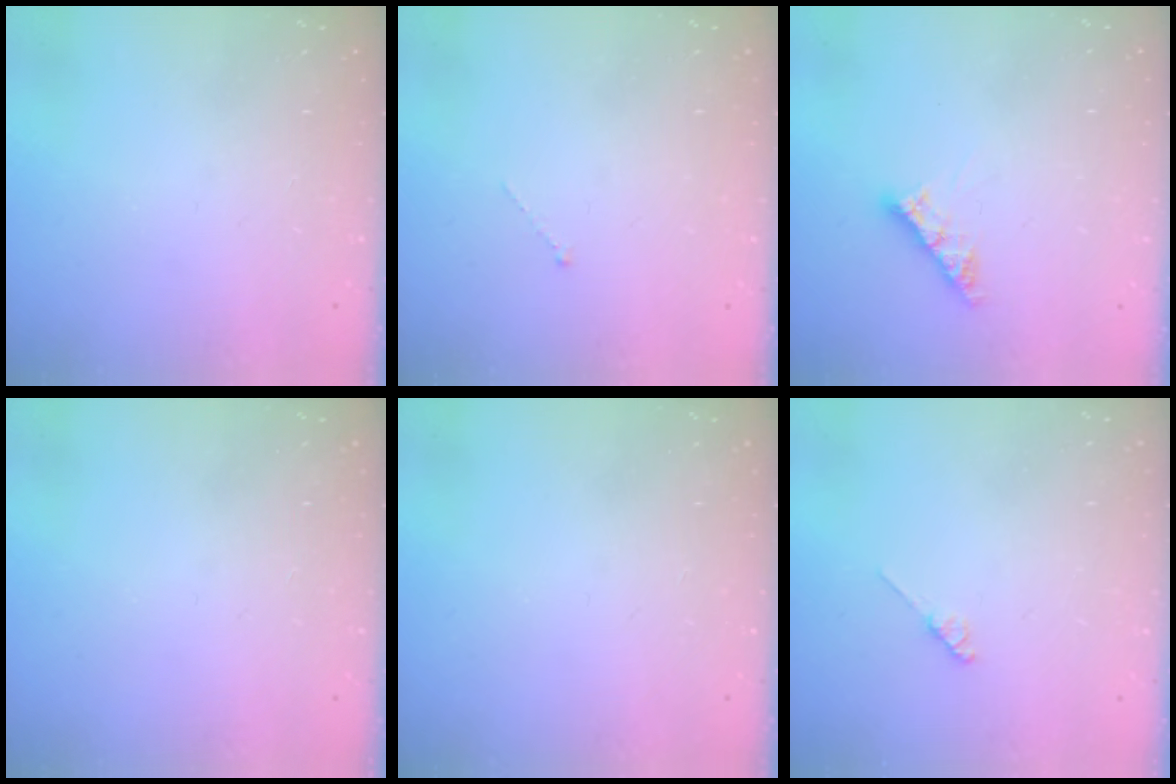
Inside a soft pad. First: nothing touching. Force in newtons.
{"total": 0.0}
{"total": 6.9, "press": 6.8, "slide": 0.7}
{"total": 0.0}
{"total": 0.0}
{"total": 2.0, "press": 1.9, "slide": 0.3}